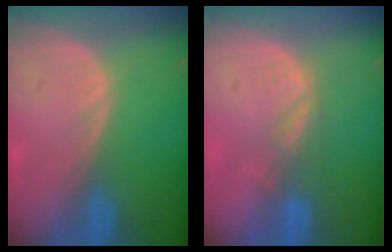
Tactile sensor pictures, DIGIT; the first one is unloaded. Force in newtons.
{"total": 2.8, "press": 2.2, "slide": 1.7}